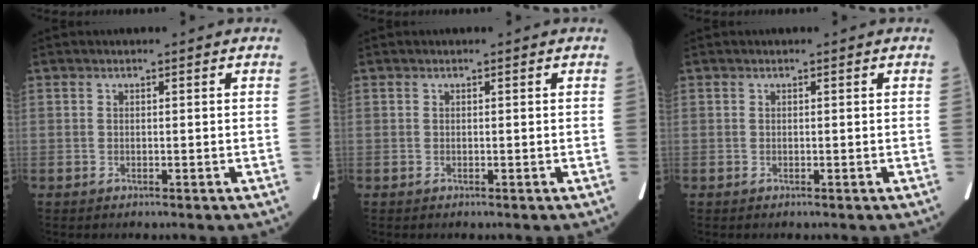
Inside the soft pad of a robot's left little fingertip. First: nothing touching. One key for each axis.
{"total": 0.0}
{"total": 0.0}